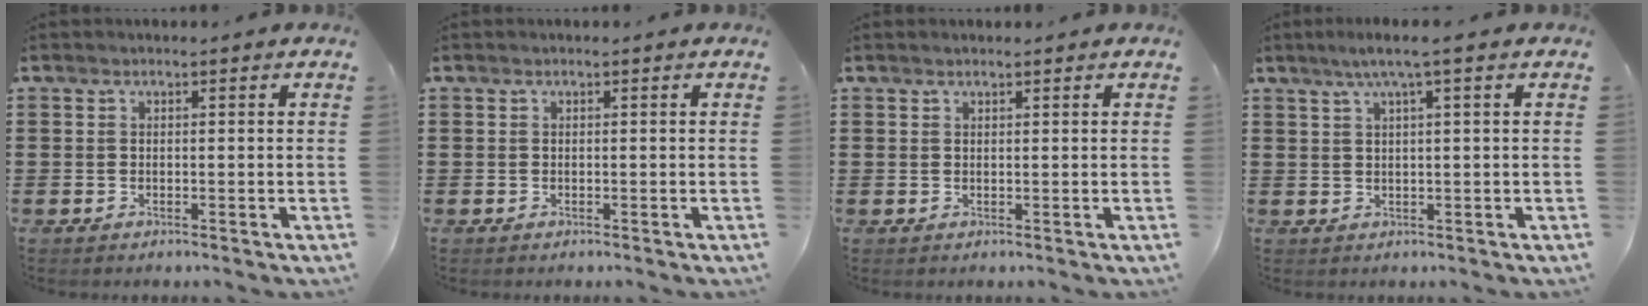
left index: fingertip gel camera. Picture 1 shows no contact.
{"total": 0.0}
{"total": 0.5, "force": [0.5, 0.0, 0.2], "torque": [-0.005, 0.000, 0.010]}
{"total": 3.0, "force": [1.4, -0.3, 2.7], "torque": [-0.052, -0.001, 0.022]}